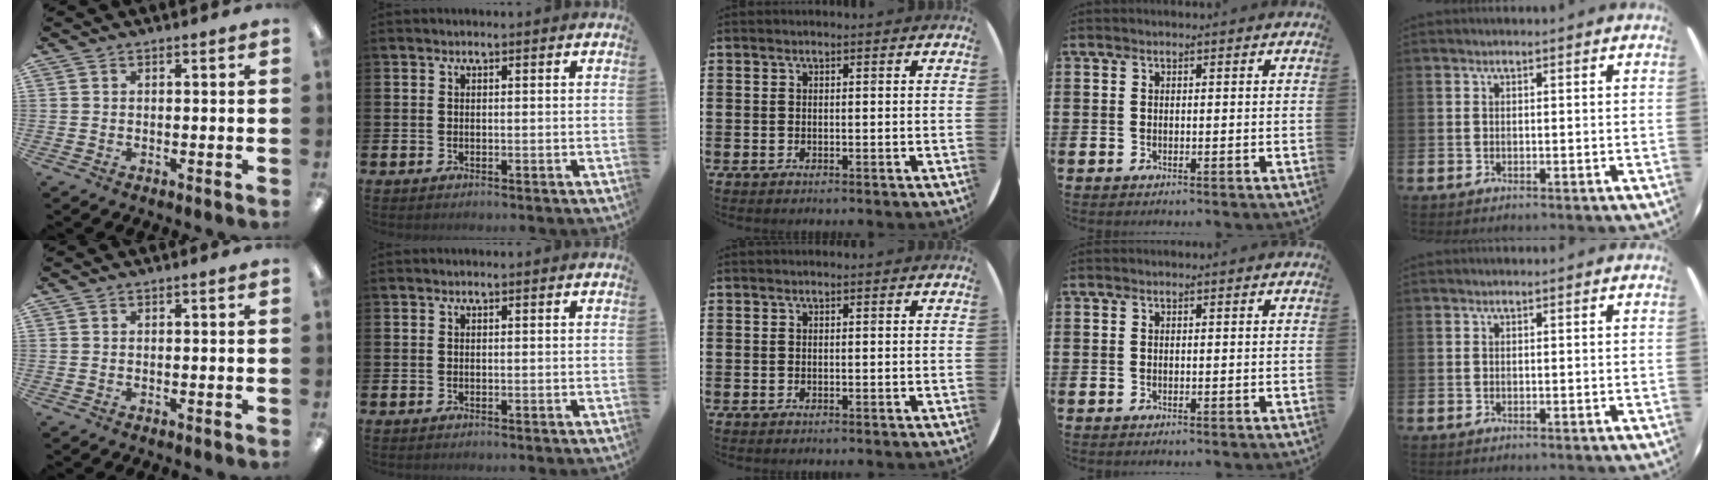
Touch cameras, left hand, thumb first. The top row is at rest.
{}